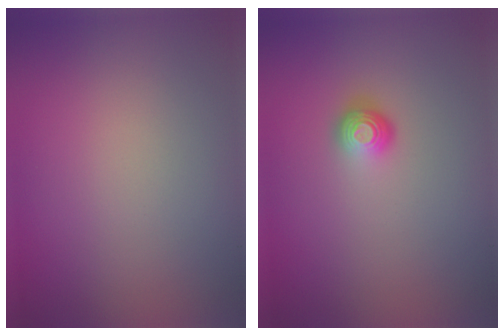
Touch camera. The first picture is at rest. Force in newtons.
{"total": 1.8, "press": 1.2, "slide": 1.2}